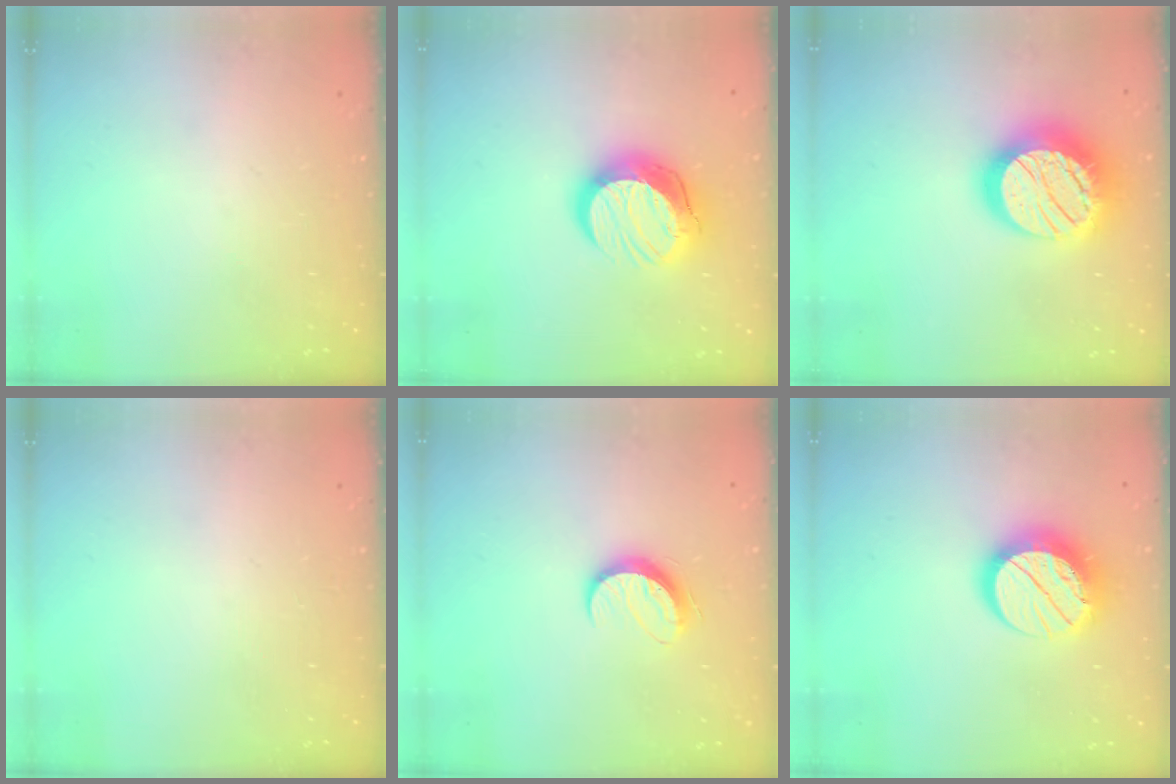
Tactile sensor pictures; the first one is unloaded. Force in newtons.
{"total": 15.4, "press": 15.3, "slide": 1.2}
{"total": 23.1, "press": 23.1, "slide": 1.5}
{"total": 0.0}
{"total": 8.9, "press": 8.9, "slide": 0.3}
{"total": 14.7, "press": 14.6, "slide": 1.2}